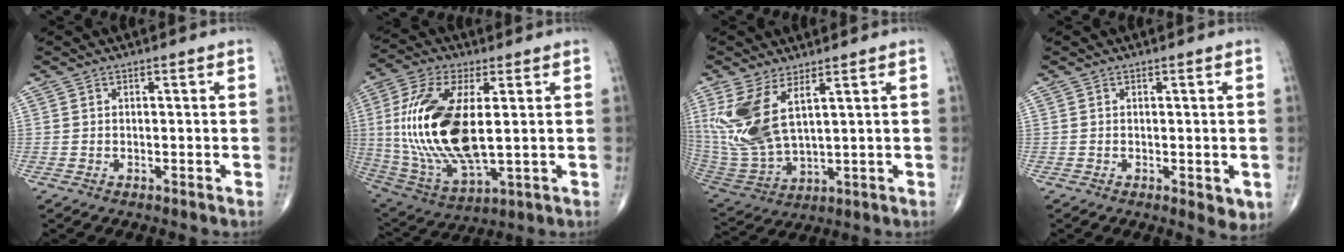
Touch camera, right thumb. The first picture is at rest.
{"total": 21.6, "force": [1.9, 9.6, 19.3], "torque": [-0.408, -0.017, 0.044]}
{"total": 13.4, "force": [5.2, 5.6, 11.0], "torque": [-0.246, -0.028, 0.122]}
{"total": 3.3, "force": [-0.8, 1.5, 2.8], "torque": [-0.023, -0.006, -0.007]}